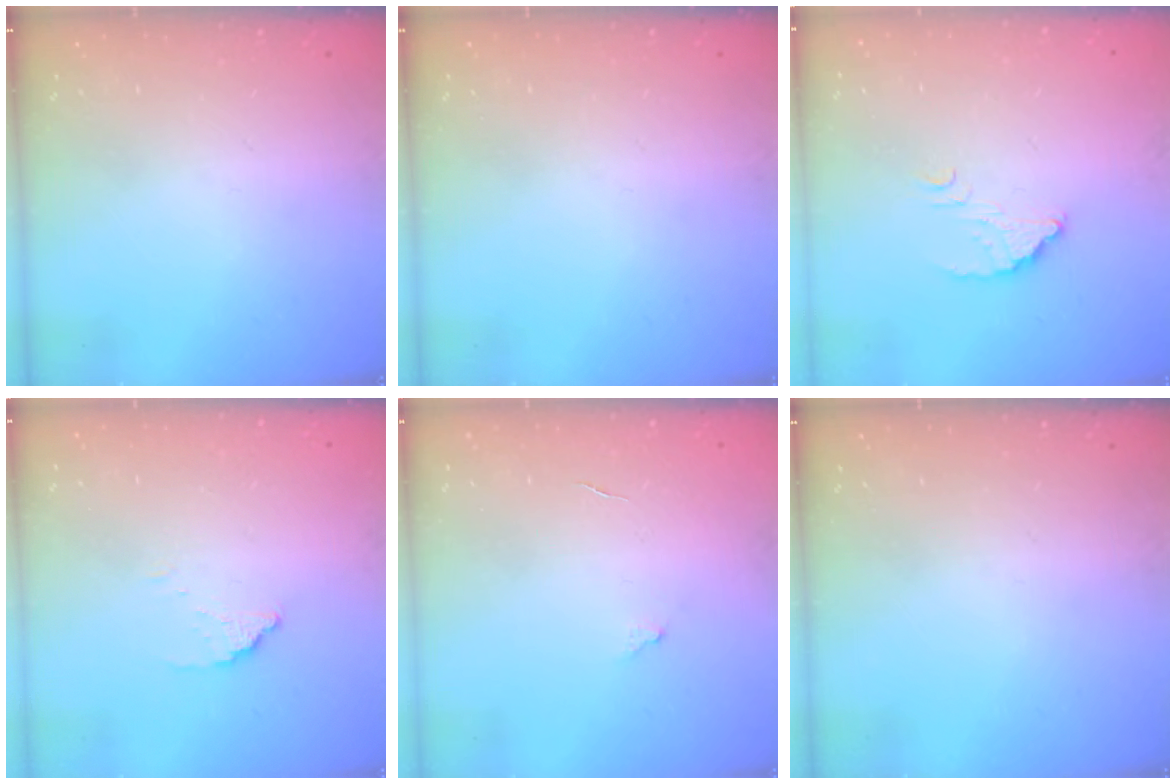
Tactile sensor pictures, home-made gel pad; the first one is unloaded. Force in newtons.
{"total": 0.0}
{"total": 3.6, "press": 3.6, "slide": 0.1}
{"total": 1.8, "press": 1.8, "slide": 0.1}
{"total": 3.0, "press": 3.0, "slide": 0.3}
{"total": 0.0}